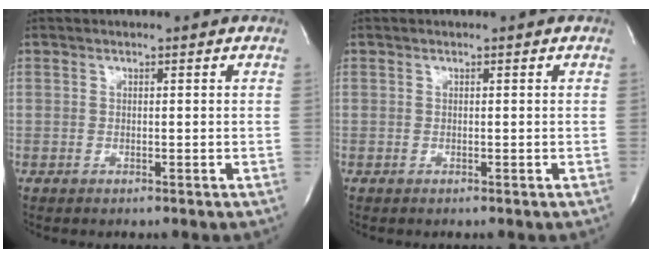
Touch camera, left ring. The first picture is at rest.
{"total": 0.0}